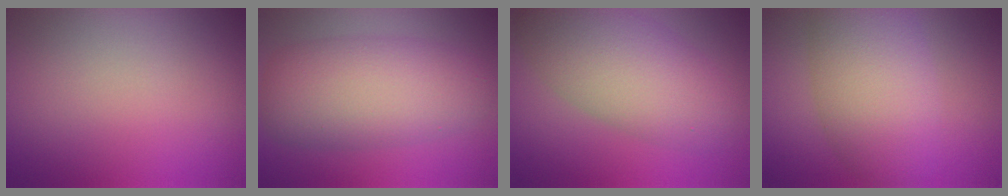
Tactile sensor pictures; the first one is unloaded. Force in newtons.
{"total": 7.9, "press": 7.9, "slide": 0.0}
{"total": 7.4, "press": 7.4, "slide": 0.3}
{"total": 7.7, "press": 7.7, "slide": 0.2}